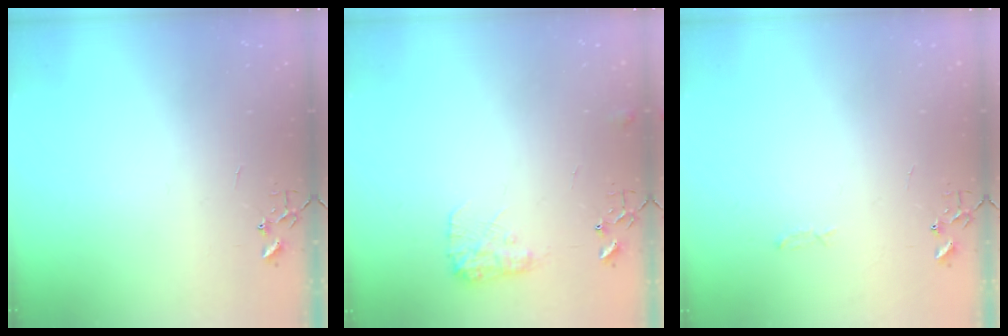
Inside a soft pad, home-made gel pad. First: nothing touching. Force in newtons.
{"total": 9.5, "press": 9.5, "slide": 0.3}
{"total": 3.3, "press": 3.3, "slide": 0.5}